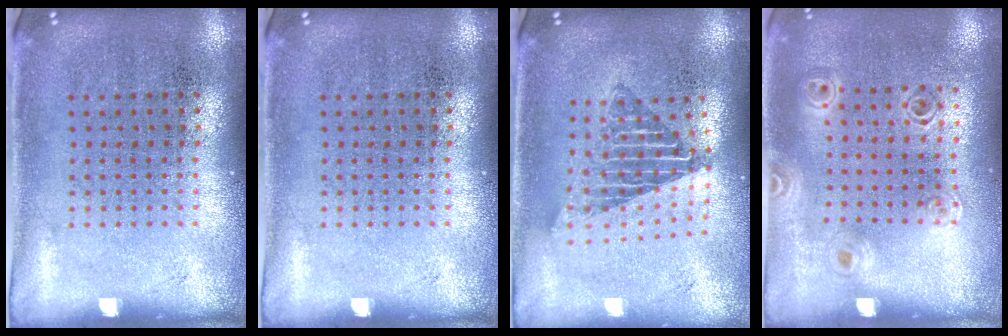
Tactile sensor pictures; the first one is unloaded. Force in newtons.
{"total": 0.0}
{"total": 1.6, "press": 1.3, "slide": 0.9}
{"total": 1.0, "press": 1.0, "slide": 0.0}